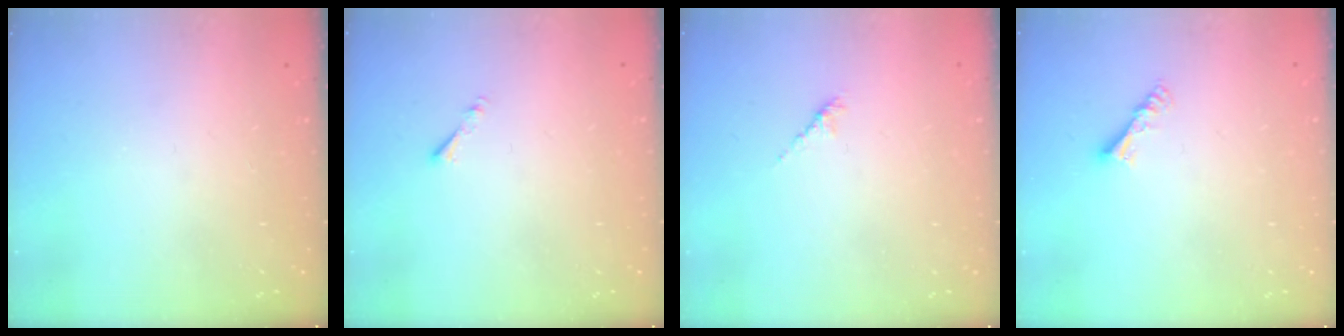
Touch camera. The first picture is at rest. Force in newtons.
{"total": 0.8, "press": 0.7, "slide": 0.3}
{"total": 2.6, "press": 2.4, "slide": 0.7}
{"total": 5.2, "press": 5.1, "slide": 0.5}